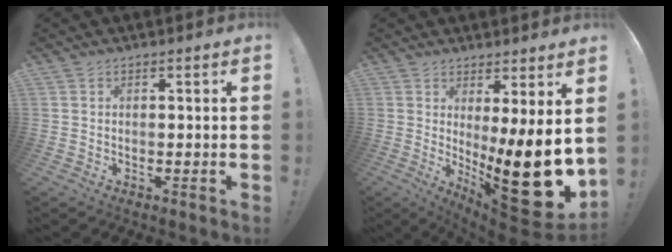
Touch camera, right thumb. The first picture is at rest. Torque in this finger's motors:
{"motor_torque": [-0.08, 1.65, 1.36, 1.10, 0.18]}